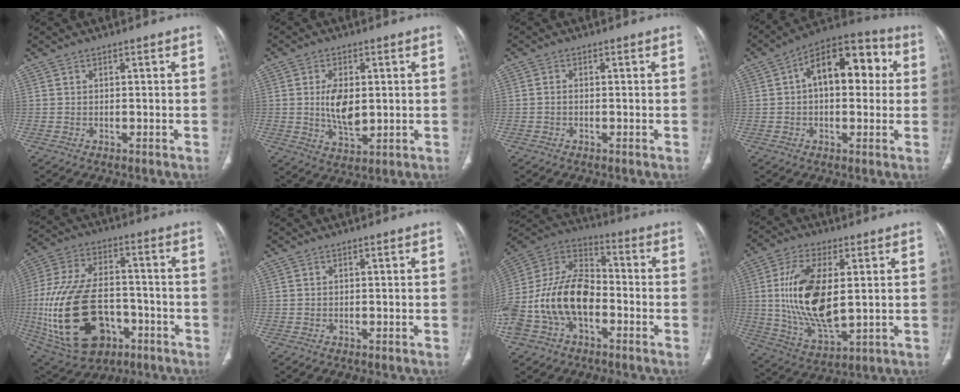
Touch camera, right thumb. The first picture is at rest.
{"total": 7.9, "force": [0.5, 4.3, 6.6], "torque": [-0.113, -0.011, 0.014]}
{"total": 0.8, "force": [-0.3, 0.5, 0.5], "torque": [-0.008, 0.002, -0.007]}
{"total": 15.7, "force": [2.8, 8.7, 12.8], "torque": [-0.153, 0.038, 0.033]}
{"total": 26.2, "force": [-6.9, 16.5, 19.2], "torque": [-0.402, 0.021, -0.094]}
{"total": 0.0}
{"total": 20.7, "force": [-5.1, 12.9, 15.4], "torque": [-0.305, 0.054, -0.091]}
{"total": 17.0, "force": [1.8, 7.7, 15.1], "torque": [-0.294, -0.019, 0.043]}